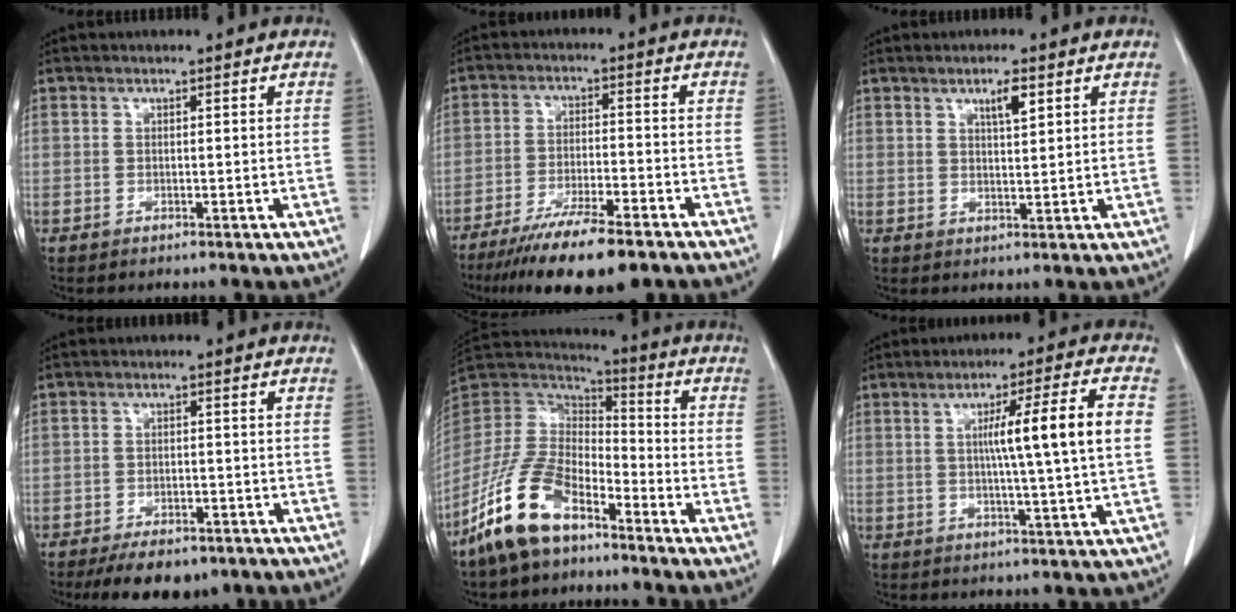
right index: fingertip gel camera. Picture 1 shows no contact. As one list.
[{"total": 13.8, "force": [-10.4, 2.1, 8.8], "torque": [-0.147, -0.031, -0.167]}, {"total": 3.3, "force": [1.8, 0.5, 2.8], "torque": [-0.046, -0.003, 0.030]}, {"total": 8.5, "force": [-6.4, 3.9, 4.1], "torque": [-0.050, 0.001, -0.091]}, {"total": 14.4, "force": [-9.4, 6.2, 8.9], "torque": [-0.192, 0.004, -0.188]}, {"total": 10.7, "force": [1.2, -1.2, 10.6], "torque": [-0.162, 0.005, 0.018]}]